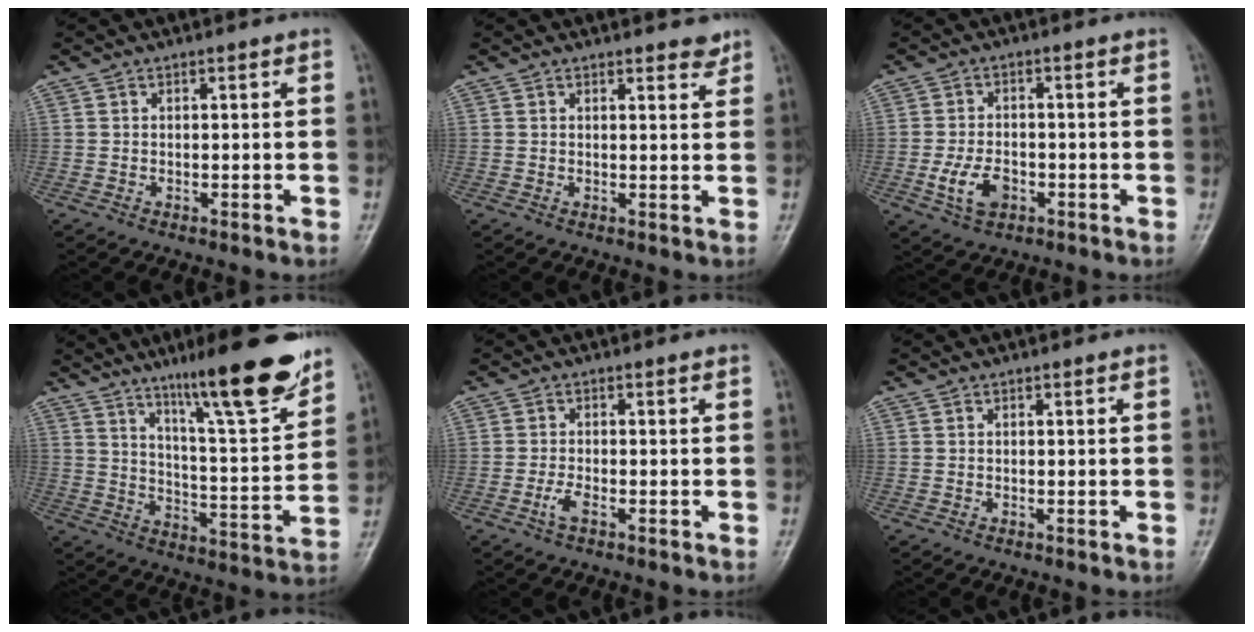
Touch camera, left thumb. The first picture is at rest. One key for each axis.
{"total": 2.4, "fx": 2.1, "fy": 0.8, "fz": 0.9, "tx": 0.000, "ty": -0.014, "tz": 0.023}
{"total": 6.1, "fx": -2.0, "fy": 3.9, "fz": 4.2, "tx": -0.078, "ty": 0.006, "tz": -0.035}
{"total": 18.5, "fx": 12.9, "fy": 2.6, "fz": 13.0, "tx": -0.168, "ty": -0.076, "tz": 0.200}
{"total": 2.2, "fx": -1.0, "fy": 0.7, "fz": 1.8, "tx": -0.043, "ty": 0.005, "tz": -0.022}
{"total": 0.0}